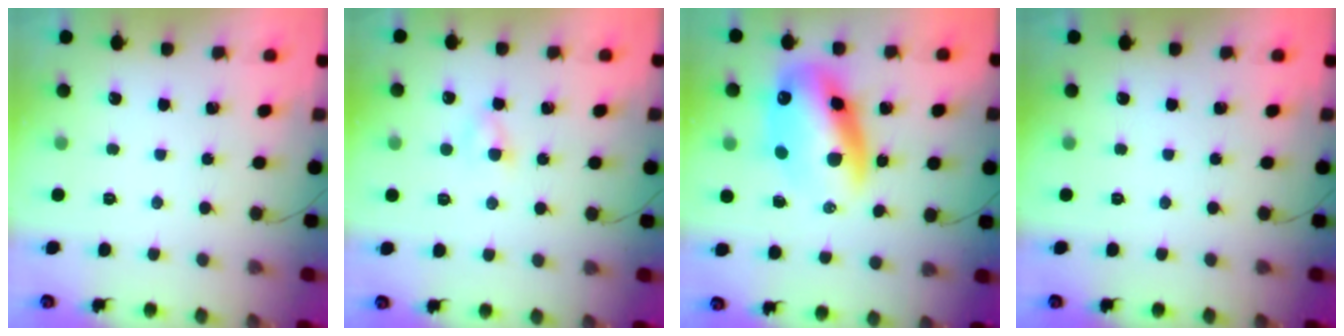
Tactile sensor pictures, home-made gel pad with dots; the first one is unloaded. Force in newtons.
{"total": 1.7, "press": 1.6, "slide": 0.5}
{"total": 17.0, "press": 16.5, "slide": 4.3}
{"total": 0.0}